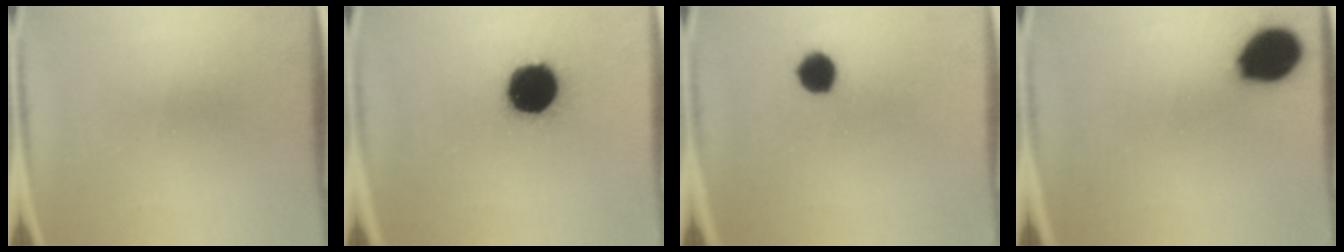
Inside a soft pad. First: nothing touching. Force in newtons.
{"total": 18.6}
{"total": 5.3}
{"total": 13.0}